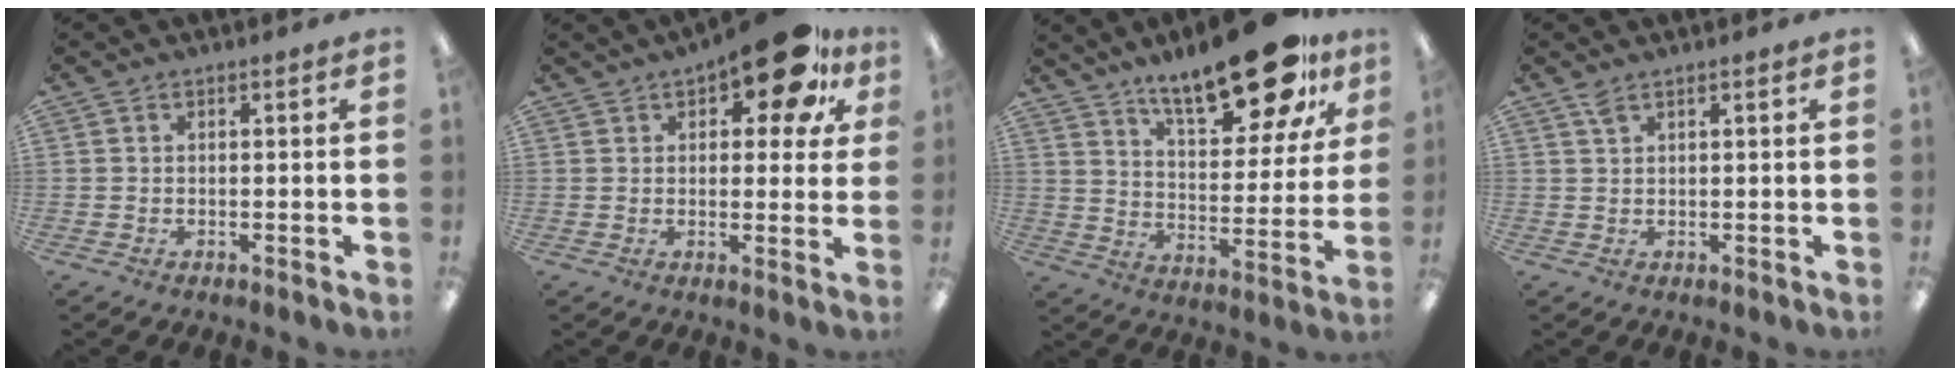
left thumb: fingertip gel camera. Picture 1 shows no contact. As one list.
[{"total": 14.6, "force": [8.6, 5.9, 10.3], "torque": [-0.133, -0.038, 0.137]}, {"total": 21.2, "force": [15.8, 7.3, 12.2], "torque": [-0.181, -0.093, 0.260]}, {"total": 2.1, "force": [1.4, 0.6, 1.4], "torque": [-0.032, 0.001, 0.025]}]